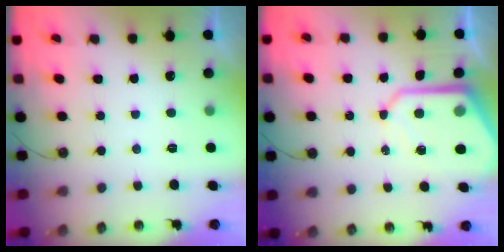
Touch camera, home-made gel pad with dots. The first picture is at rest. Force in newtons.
{"total": 9.6, "press": 9.6, "slide": 0.8}